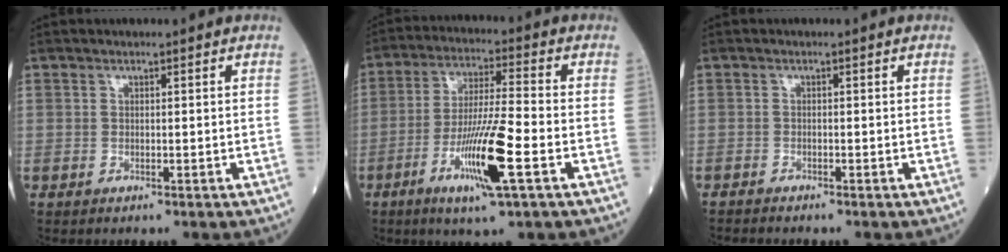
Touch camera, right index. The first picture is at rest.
{"total": 11.8, "force": [-4.6, 0.0, 10.9], "torque": [-0.205, -0.017, -0.087]}
{"total": 1.3, "force": [-1.3, -0.1, 0.1], "torque": [-0.005, -0.003, -0.025]}